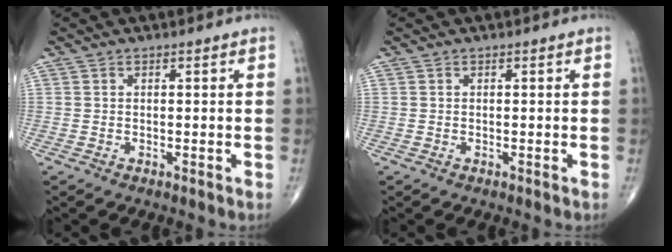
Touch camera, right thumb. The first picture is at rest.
{"total": 0.0}